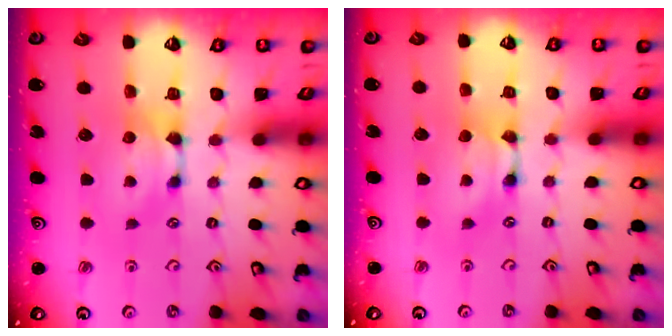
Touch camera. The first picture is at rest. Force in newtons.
{"total": 1.6, "press": 1.6, "slide": 0.1}